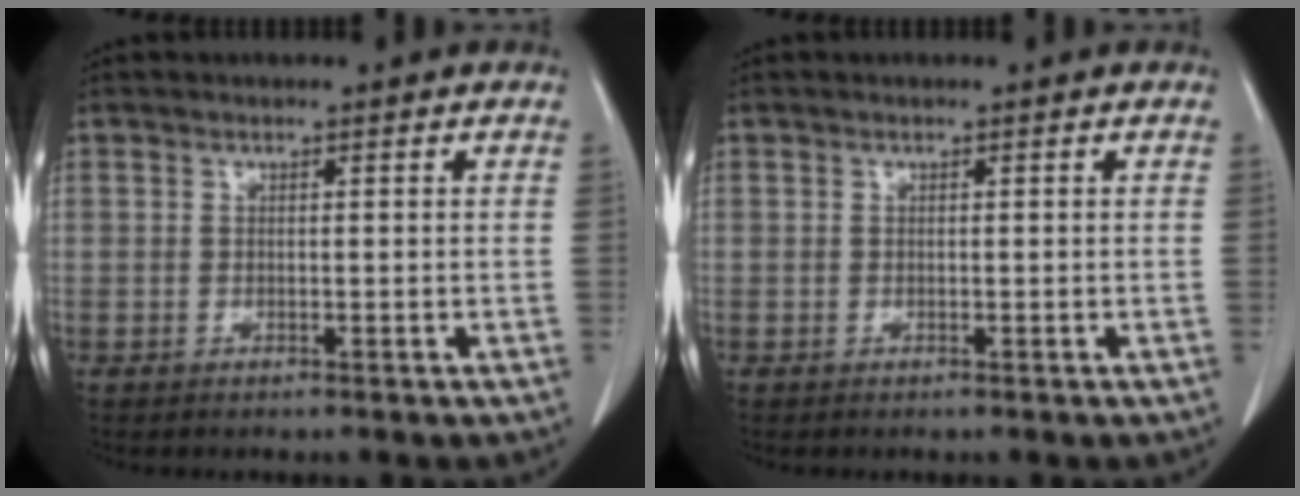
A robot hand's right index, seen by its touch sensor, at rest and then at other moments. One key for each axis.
{"total": 0.0}